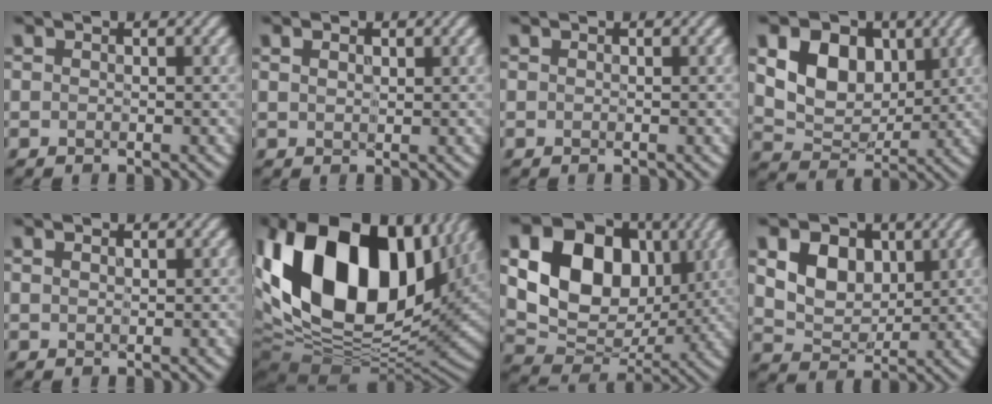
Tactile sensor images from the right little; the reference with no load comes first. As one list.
[{"total": 1.0, "force": [0.4, 0.6, 0.6], "torque": [-0.015, -0.001, 0.008]}, {"total": 0.0}, {"total": 7.0, "force": [1.6, 5.1, 4.4], "torque": [-0.081, -0.009, 0.019]}, {"total": 0.7, "force": [0.3, 0.4, 0.4], "torque": [-0.008, 0.001, 0.004]}, {"total": 20.6, "force": [4.7, 12.4, 15.8], "torque": [-0.327, 0.014, 0.079]}, {"total": 14.4, "force": [3.1, 10.6, 9.2], "torque": [-0.153, 0.020, 0.048]}, {"total": 5.5, "force": [1.3, 4.2, 3.4], "torque": [-0.072, -0.008, 0.012]}]